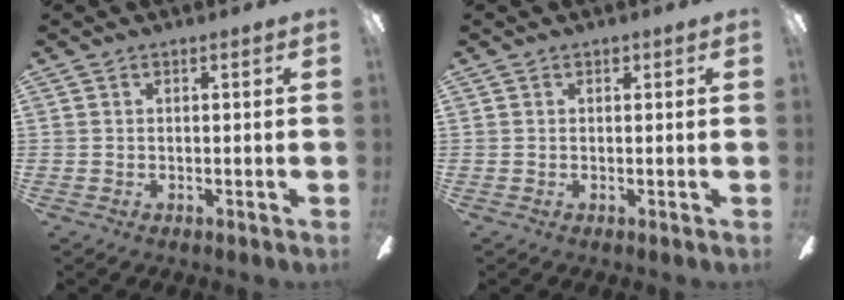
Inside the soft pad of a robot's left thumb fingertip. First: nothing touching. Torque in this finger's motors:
{"motor_torque": [0.12, 0.03, 0.31, -0.38, 0.00]}